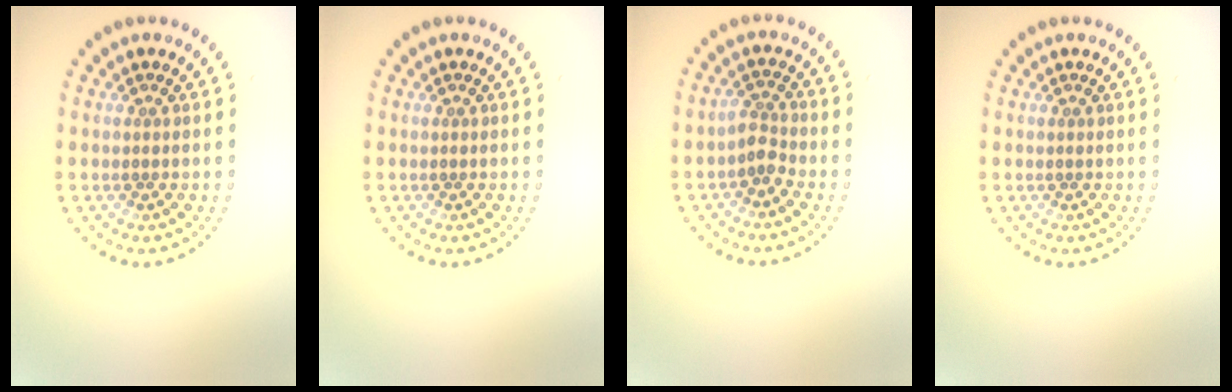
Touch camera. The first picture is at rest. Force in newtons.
{"total": 0.0}
{"total": 1.8, "press": 1.3, "slide": 1.3}
{"total": 0.0}